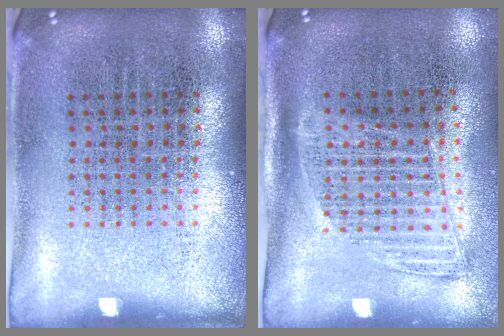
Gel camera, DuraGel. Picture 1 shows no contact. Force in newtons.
{"total": 1.4, "press": 1.2, "slide": 0.6}